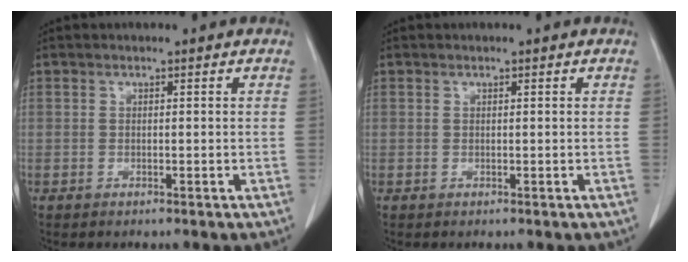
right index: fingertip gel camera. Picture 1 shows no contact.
{"total": 0.0}